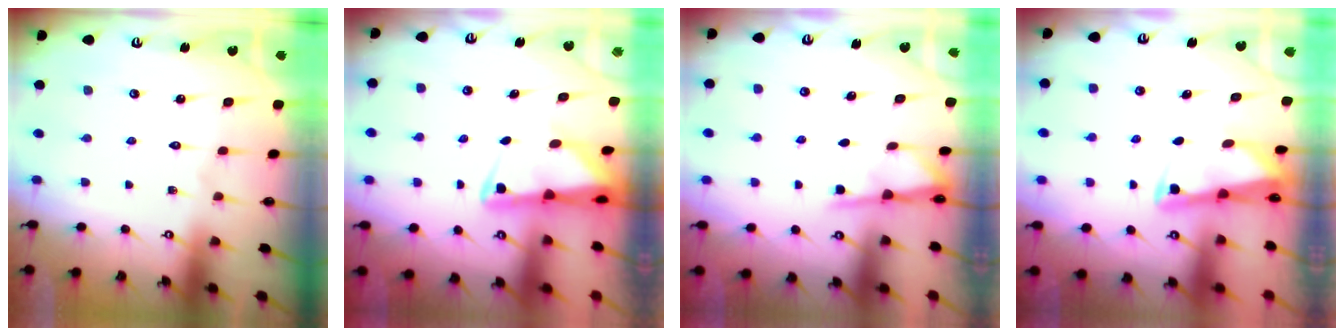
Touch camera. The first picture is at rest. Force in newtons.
{"total": 2.4, "press": 2.4, "slide": 0.5}
{"total": 2.2, "press": 2.2, "slide": 0.3}
{"total": 2.5, "press": 2.5, "slide": 0.1}